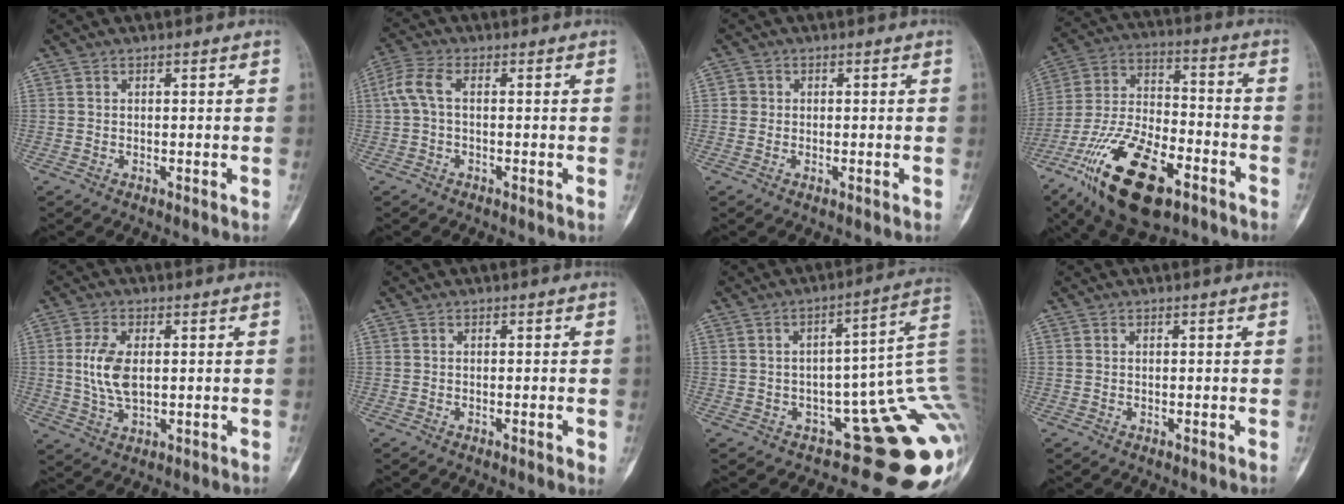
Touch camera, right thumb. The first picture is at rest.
{"total": 5.0, "force": [0.3, 2.7, 4.2], "torque": [-0.101, 0.011, -0.003]}
{"total": 1.6, "force": [-0.1, 1.6, 0.3], "torque": [0.009, 0.006, -0.006]}
{"total": 22.4, "force": [-12.0, 10.2, 15.9], "torque": [-0.309, 0.051, -0.212]}
{"total": 7.8, "force": [0.6, 4.4, 6.5], "torque": [-0.129, -0.004, 0.015]}
{"total": 1.2, "force": [-0.3, 0.4, 1.1], "torque": [-0.010, -0.002, -0.004]}
{"total": 19.2, "force": [-4.4, 8.0, 16.9], "torque": [-0.119, 0.071, -0.044]}
{"total": 0.0}